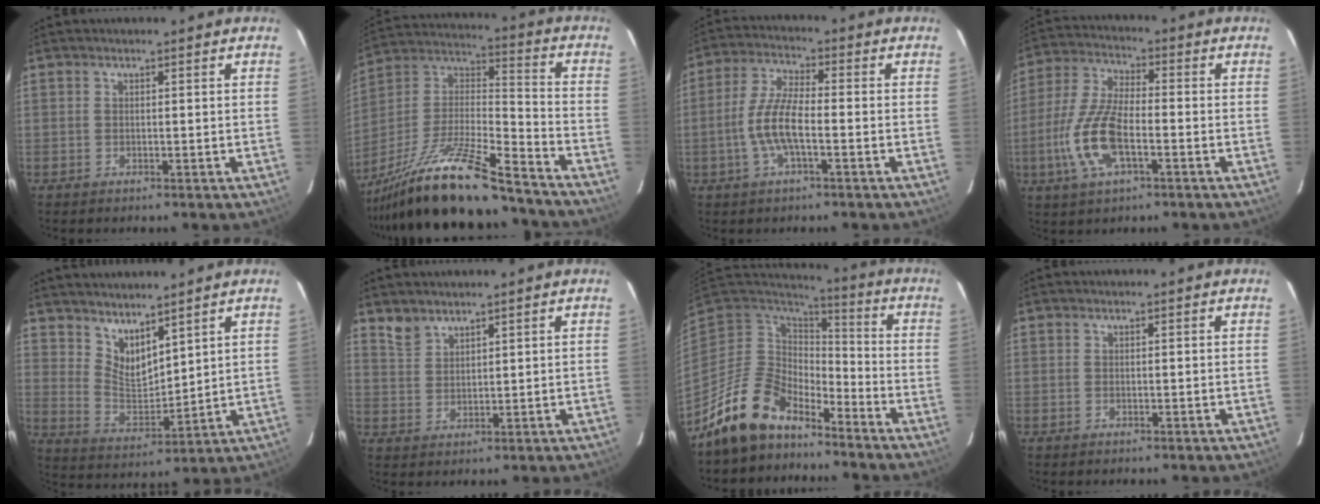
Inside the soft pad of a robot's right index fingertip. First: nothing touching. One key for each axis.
{"total": 23.0, "fx": -18.0, "fy": 3.9, "fz": 13.9, "tx": -0.267, "ty": -0.016, "tz": -0.307}
{"total": 8.2, "fx": -2.4, "fy": 2.1, "fz": 7.6, "tx": -0.161, "ty": 0.004, "tz": -0.048}
{"total": 12.7, "fx": -4.0, "fy": 4.6, "fz": 11.1, "tx": -0.245, "ty": -0.002, "tz": -0.081}
{"total": 8.2, "fx": 6.5, "fy": 3.0, "fz": 4.0, "tx": -0.069, "ty": -0.006, "tz": 0.132}
{"total": 3.6, "fx": 3.1, "fy": 1.5, "fz": 0.8, "tx": -0.015, "ty": 0.007, "tz": 0.067}
{"total": 13.6, "fx": -10.9, "fy": 6.3, "fz": 5.4, "tx": -0.123, "ty": 0.009, "tz": -0.197}
{"total": 0.0}